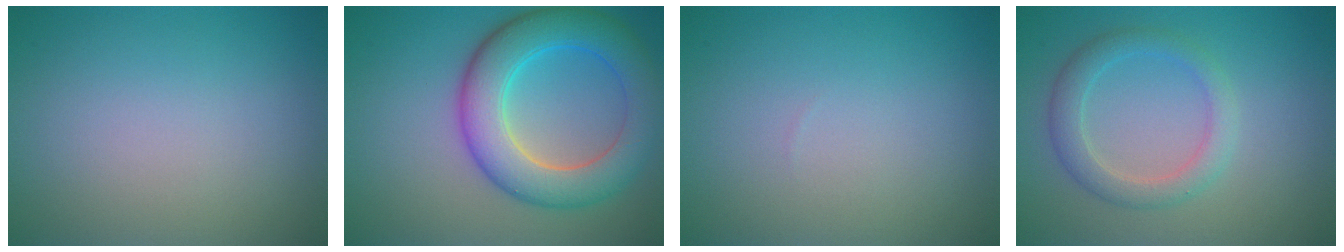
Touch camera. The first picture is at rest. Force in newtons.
{"total": 7.9, "press": 7.9, "slide": 0.2}
{"total": 0.0}
{"total": 2.9, "press": 2.9, "slide": 0.2}